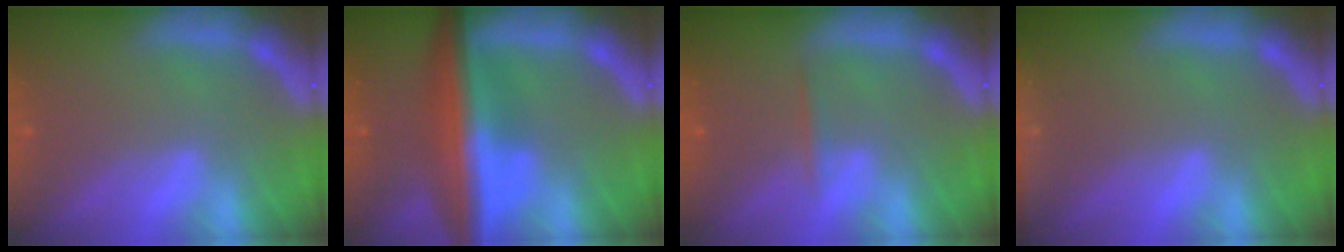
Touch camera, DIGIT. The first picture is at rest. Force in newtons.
{"total": 9.5}
{"total": 0.9}
{"total": 3.9}